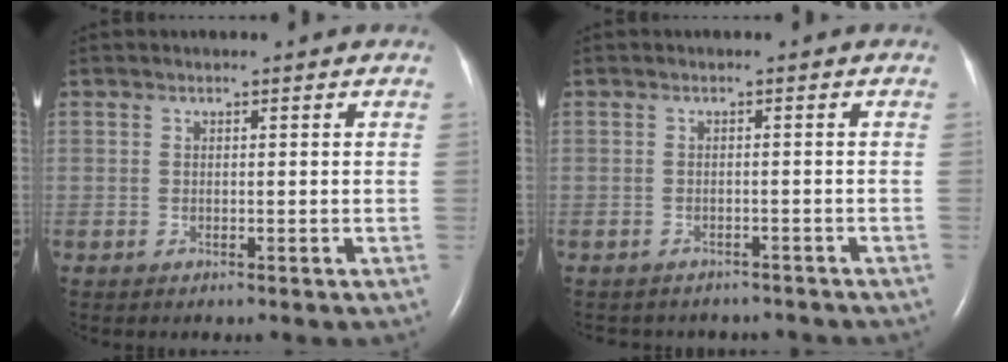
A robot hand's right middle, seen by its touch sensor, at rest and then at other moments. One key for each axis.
{"total": 6.7, "fx": -6.0, "fy": 2.7, "fz": 1.0, "tx": -0.013, "ty": 0.005, "tz": -0.064}